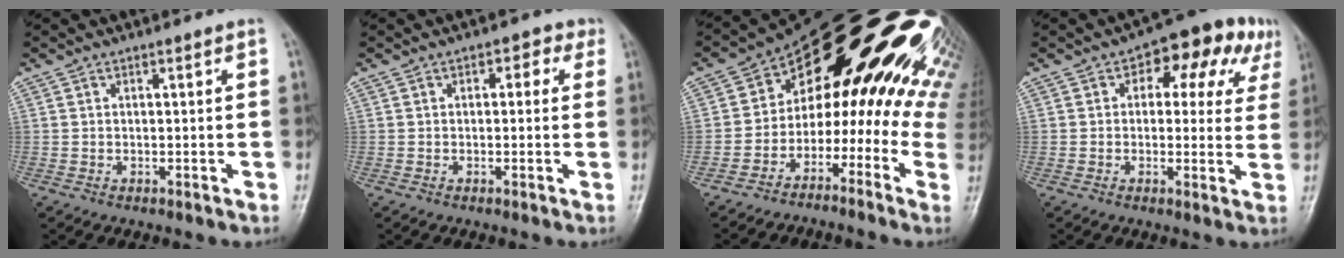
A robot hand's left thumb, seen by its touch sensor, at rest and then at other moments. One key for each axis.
{"total": 2.9, "fx": 0.9, "fy": 2.0, "fz": 1.9, "tx": 0.004, "ty": 0.006, "tz": -0.001}
{"total": 25.3, "fx": 3.4, "fy": 15.5, "fz": 19.7, "tx": -0.204, "ty": 0.112, "tz": 0.038}
{"total": 11.9, "fx": 4.7, "fy": 7.3, "fz": 8.1, "tx": -0.040, "ty": 0.014, "tz": 0.052}